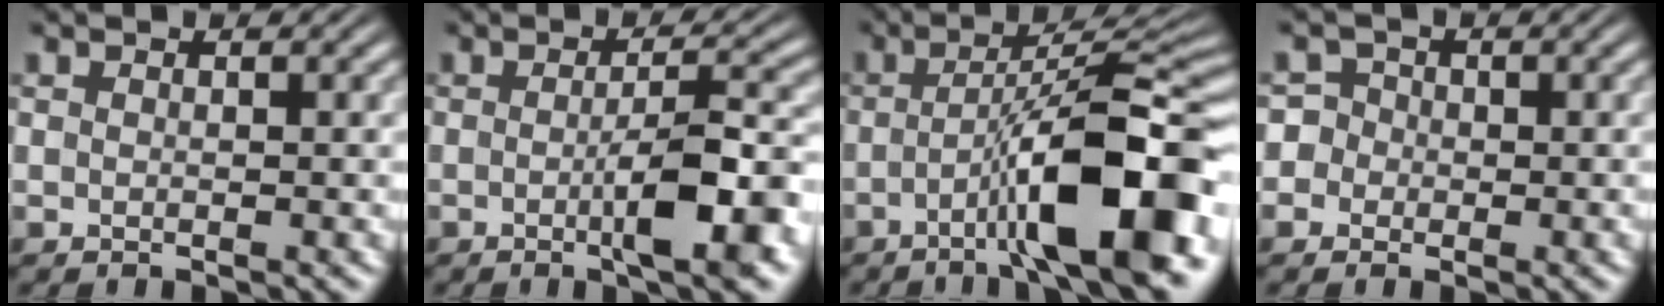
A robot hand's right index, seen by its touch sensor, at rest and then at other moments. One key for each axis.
{"total": 5.0, "fx": -1.6, "fy": 0.8, "fz": 4.7, "tx": -0.067, "ty": 0.004, "tz": -0.033}
{"total": 10.1, "fx": -3.1, "fy": 2.4, "fz": 9.4, "tx": -0.140, "ty": -0.001, "tz": -0.045}
{"total": 5.8, "fx": -1.0, "fy": 5.5, "fz": 1.3, "tx": -0.047, "ty": -0.014, "tz": -0.027}